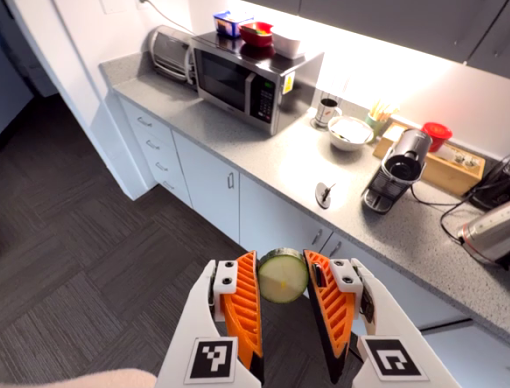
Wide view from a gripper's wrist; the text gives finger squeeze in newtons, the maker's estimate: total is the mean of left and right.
{"total": 10.2, "left": 10.6, "right": 9.7}